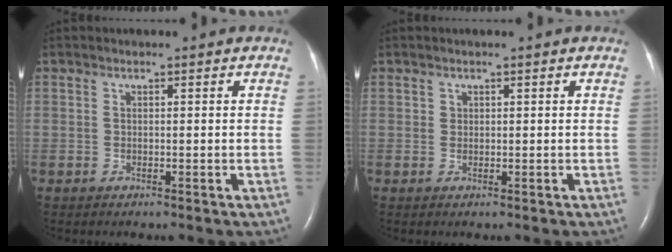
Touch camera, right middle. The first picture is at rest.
{"total": 0.6, "force": [0.3, 0.5, 0.0], "torque": [0.003, 0.001, 0.003]}